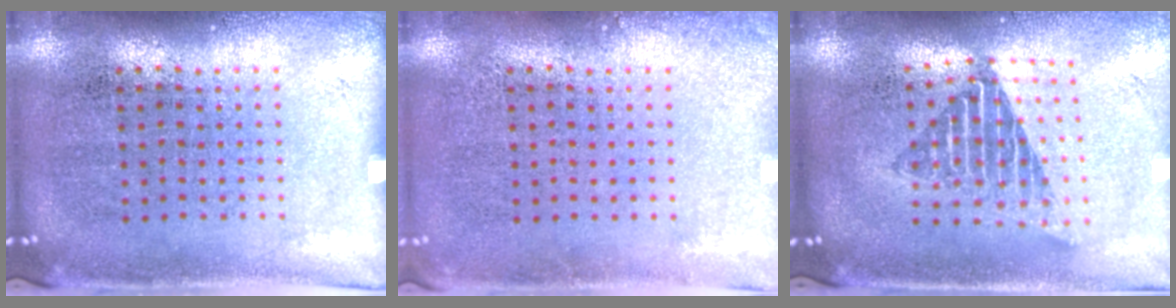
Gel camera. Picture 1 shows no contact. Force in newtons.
{"total": 0.9, "press": 0.9, "slide": 0.1}
{"total": 1.6, "press": 1.3, "slide": 0.9}